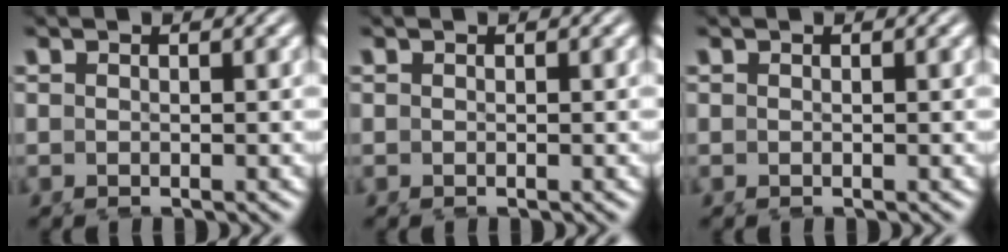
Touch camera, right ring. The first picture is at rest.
{"total": 0.0}
{"total": 0.0}